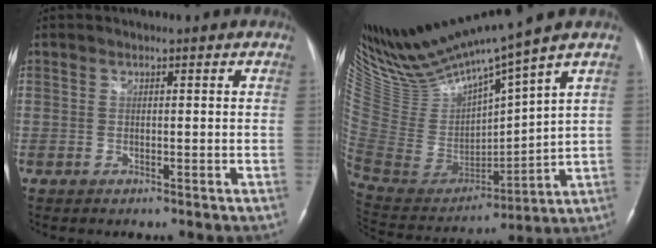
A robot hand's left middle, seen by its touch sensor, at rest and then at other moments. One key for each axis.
{"total": 17.0, "fx": 14.9, "fy": -0.9, "fz": 8.2, "tx": -0.164, "ty": -0.025, "tz": 0.302}